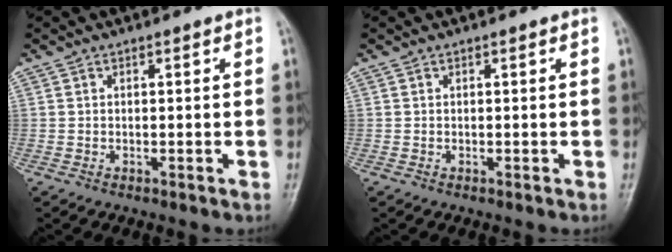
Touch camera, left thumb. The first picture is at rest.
{"total": 0.0}